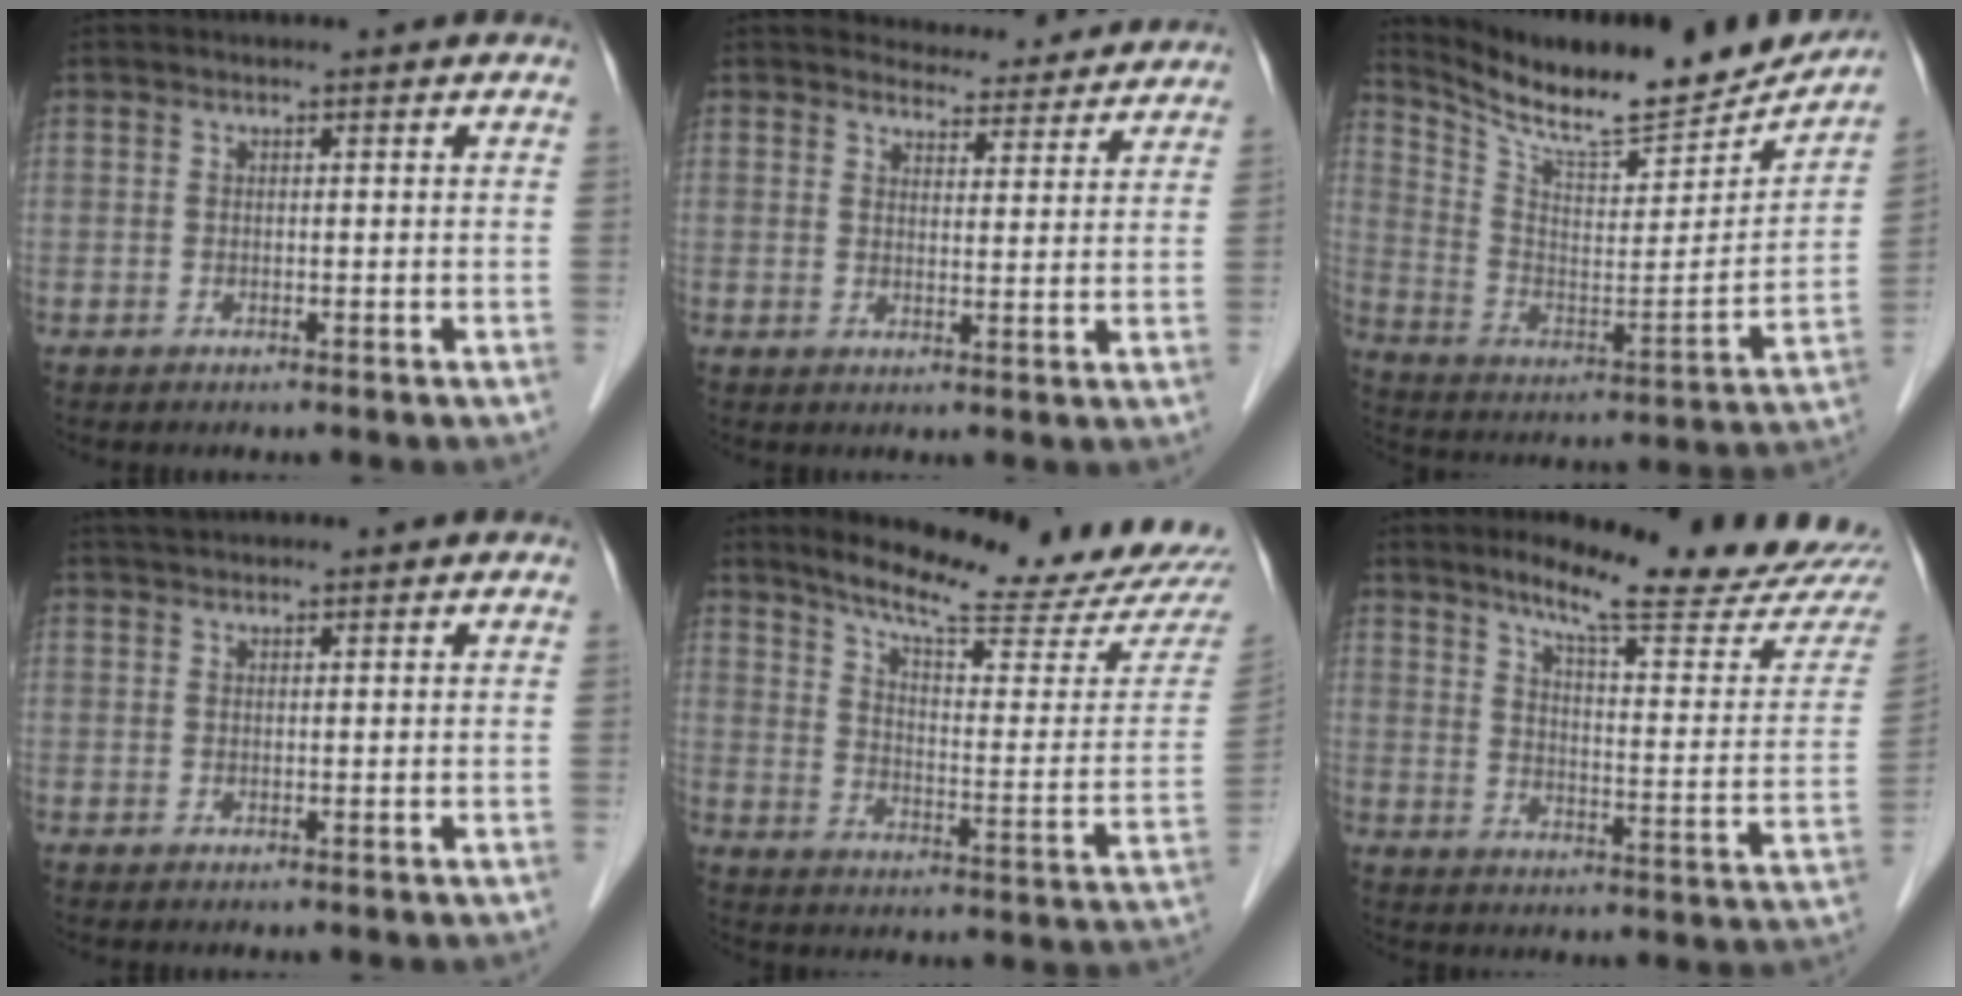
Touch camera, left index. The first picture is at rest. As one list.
[{"total": 8.6, "force": [8.3, 2.0, 0.6], "torque": [0.005, -0.001, 0.093]}, {"total": 22.3, "force": [20.2, 4.0, 8.6], "torque": [-0.147, -0.043, 0.303]}, {"total": 2.6, "force": [2.4, 0.4, 0.9], "torque": [-0.012, 0.026, 0.041]}, {"total": 21.2, "force": [19.5, 0.1, 8.4], "torque": [-0.130, -0.085, 0.255]}, {"total": 20.2, "force": [17.9, 0.2, 9.4], "torque": [-0.128, -0.079, 0.230]}]